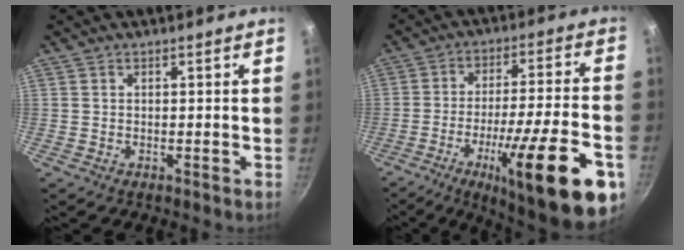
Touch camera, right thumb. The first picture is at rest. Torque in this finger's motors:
{"motor_torque": [0.52, 0.74, 1.78, -0.99, 0.15]}